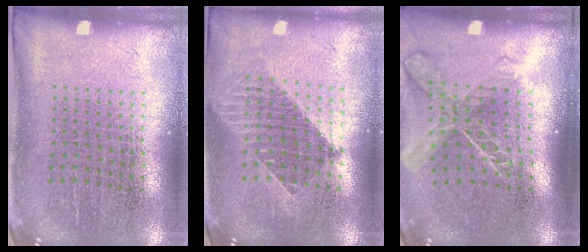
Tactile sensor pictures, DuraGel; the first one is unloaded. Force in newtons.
{"total": 1.6, "press": 1.4, "slide": 0.9}
{"total": 1.8, "press": 1.4, "slide": 1.2}